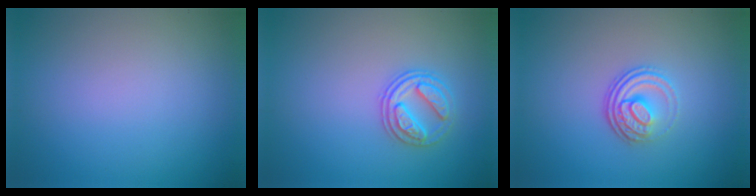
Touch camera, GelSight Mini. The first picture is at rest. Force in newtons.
{"total": 2.6, "press": 2.5, "slide": 0.7}
{"total": 3.5, "press": 2.5, "slide": 2.5}